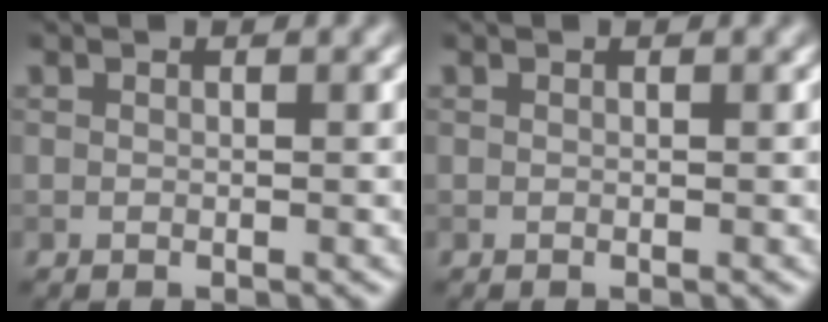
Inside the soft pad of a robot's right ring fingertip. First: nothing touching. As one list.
[{"total": 0.0}]